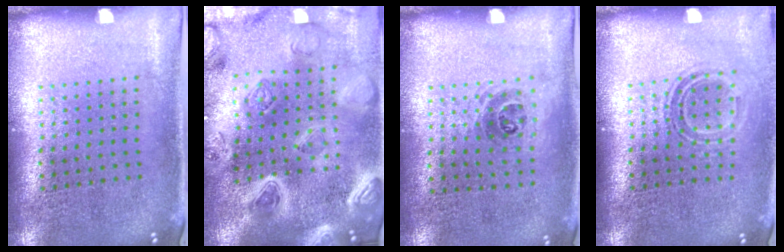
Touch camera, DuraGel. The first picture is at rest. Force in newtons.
{"total": 4.8, "press": 4.1, "slide": 2.4}
{"total": 1.0, "press": 0.7, "slide": 0.7}
{"total": 1.4, "press": 1.0, "slide": 1.0}